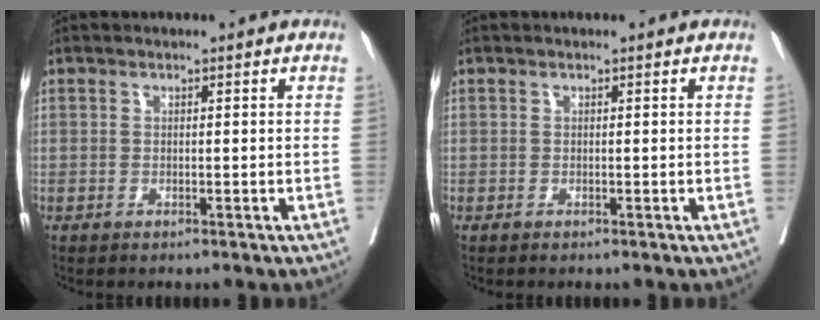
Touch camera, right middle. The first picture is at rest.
{"total": 0.0}